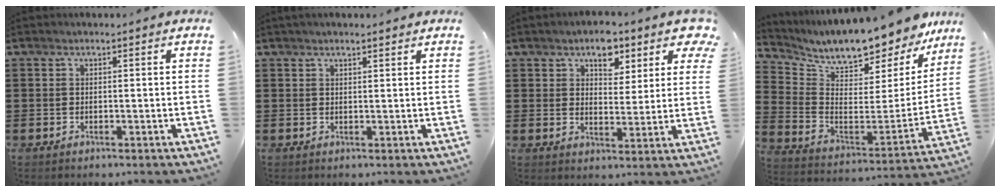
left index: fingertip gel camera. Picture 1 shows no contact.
{"total": 1.3, "force": [1.1, 0.2, 0.6], "torque": [-0.012, 0.002, 0.020]}
{"total": 7.0, "force": [5.0, 3.5, 3.3], "torque": [-0.052, -0.008, 0.082]}
{"total": 9.1, "force": [8.8, 0.9, 2.2], "torque": [-0.067, -0.089, 0.140]}